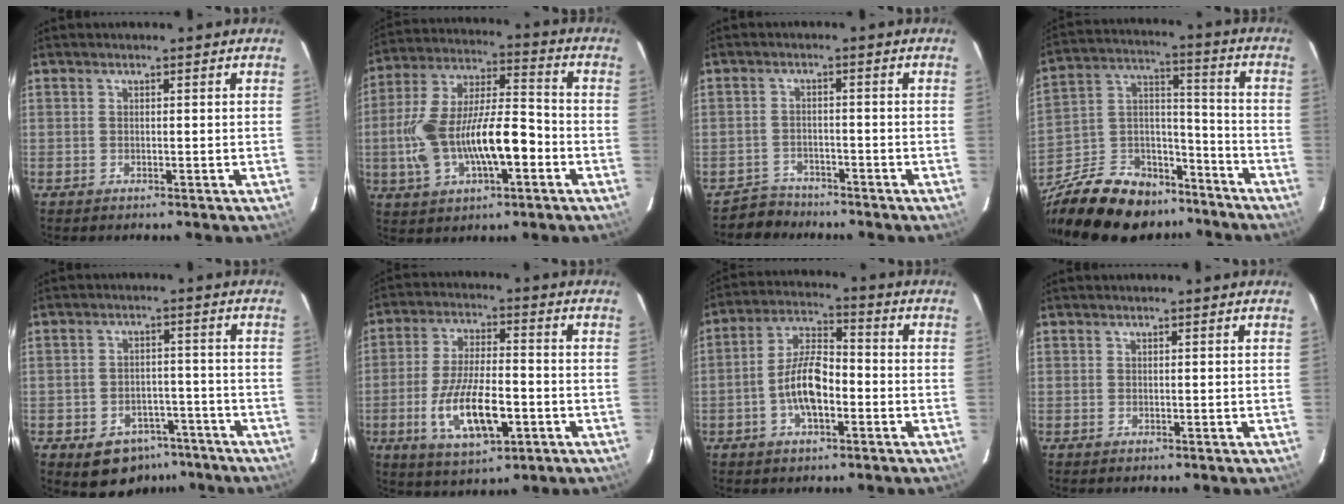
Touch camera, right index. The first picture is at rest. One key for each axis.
{"total": 18.0, "fx": -4.8, "fy": 7.1, "fz": 15.9, "tx": -0.314, "ty": 0.005, "tz": -0.080}
{"total": 4.0, "fx": -3.2, "fy": 2.1, "fz": -0.8, "tx": 0.004, "ty": 0.017, "tz": -0.059}
{"total": 28.1, "fx": -21.0, "fy": 13.7, "fz": 12.6, "tx": -0.284, "ty": 0.040, "tz": -0.320}
{"total": 9.1, "fx": -5.8, "fy": 6.2, "fz": 3.2, "tx": -0.067, "ty": 0.024, "tz": -0.060}
{"total": 13.6, "fx": -4.4, "fy": 5.0, "fz": 11.9, "tx": -0.240, "ty": -0.014, "tz": -0.072}
{"total": 9.5, "fx": -2.9, "fy": 4.0, "fz": 8.1, "tx": -0.165, "ty": 0.012, "tz": -0.053}
{"total": 0.0}